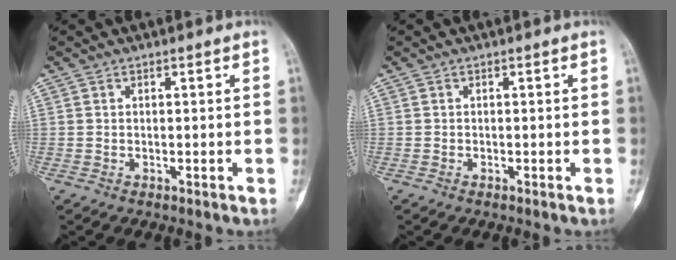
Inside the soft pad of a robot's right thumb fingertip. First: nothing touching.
{"total": 0.0}